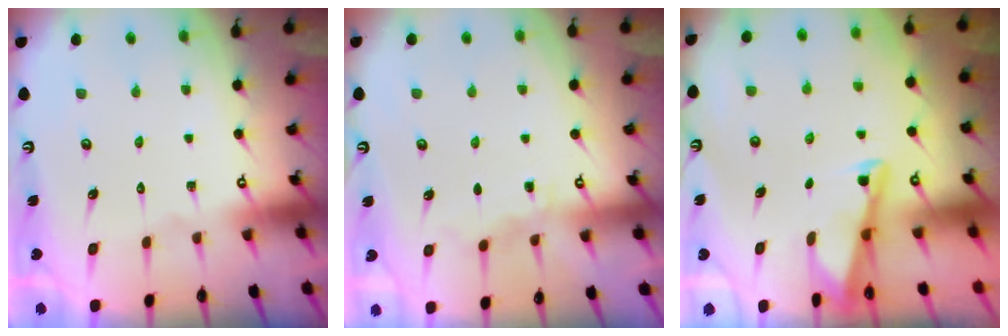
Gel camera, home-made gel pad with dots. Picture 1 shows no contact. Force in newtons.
{"total": 5.0, "press": 5.0, "slide": 0.5}
{"total": 2.9, "press": 2.9, "slide": 0.3}